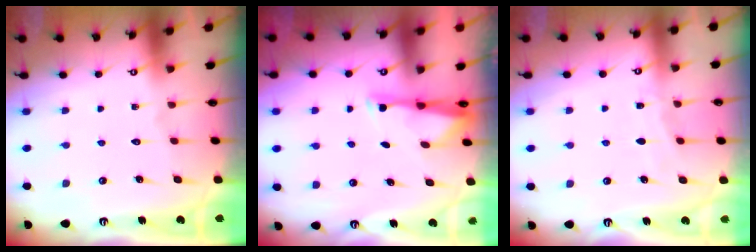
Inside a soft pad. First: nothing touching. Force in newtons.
{"total": 2.9, "press": 2.9, "slide": 0.6}
{"total": 4.1, "press": 4.1, "slide": 0.5}